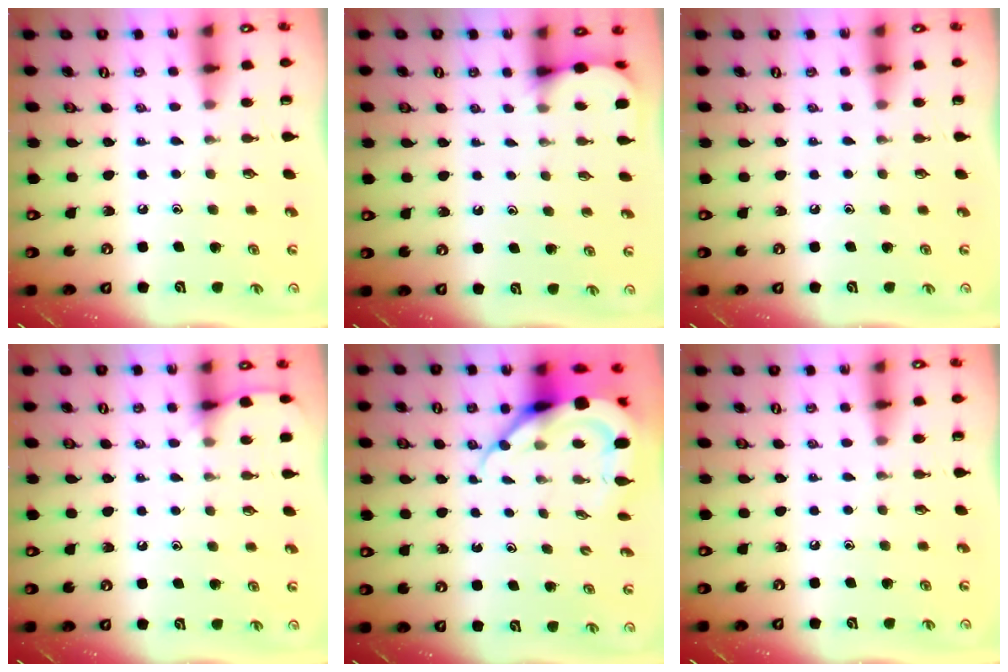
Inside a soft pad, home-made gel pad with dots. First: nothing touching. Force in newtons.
{"total": 1.3, "press": 1.3, "slide": 0.1}
{"total": 0.0}
{"total": 5.0, "press": 5.0, "slide": 0.7}
{"total": 9.3, "press": 9.2, "slide": 1.2}
{"total": 0.0}